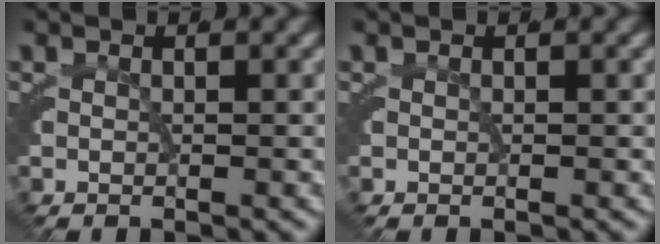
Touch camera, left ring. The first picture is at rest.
{"total": 0.0}